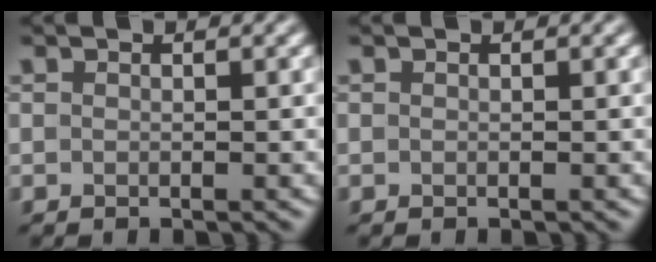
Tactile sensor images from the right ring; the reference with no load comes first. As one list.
[{"total": 0.0}]